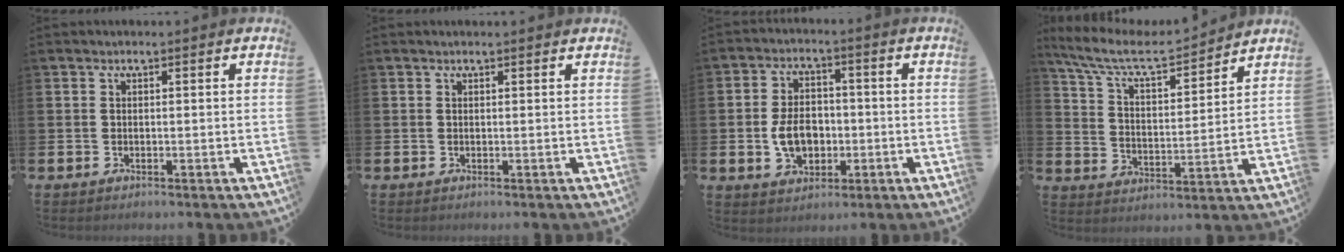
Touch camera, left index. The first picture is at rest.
{"total": 0.0}
{"total": 6.0, "force": [-1.0, 4.2, 4.1], "torque": [-0.072, 0.003, -0.025]}
{"total": 8.6, "force": [7.6, 2.0, 3.3], "torque": [-0.100, -0.048, 0.131]}